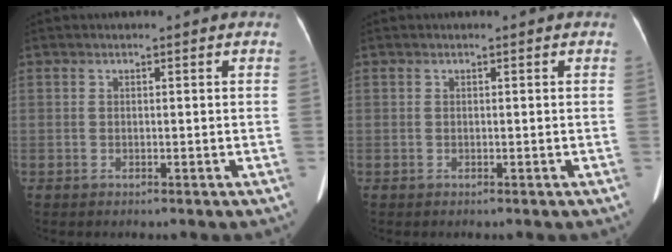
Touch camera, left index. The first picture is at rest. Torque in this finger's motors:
{"motor_torque": [0.00, 0.00, 0.02, 0.01]}